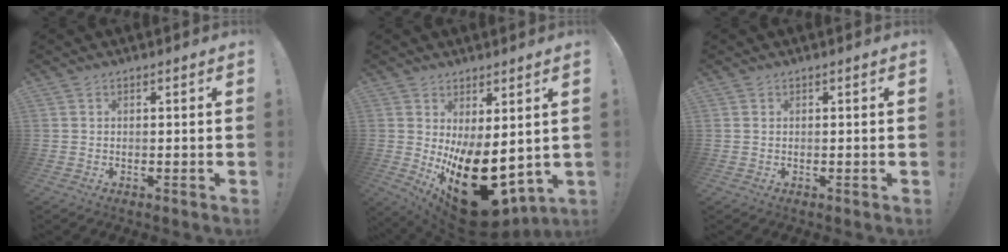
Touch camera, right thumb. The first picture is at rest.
{"total": 19.8, "force": [-4.7, 9.8, 16.6], "torque": [-0.221, 0.013, -0.051]}
{"total": 0.5, "force": [0.2, 0.4, 0.2], "torque": [-0.010, 0.004, 0.006]}